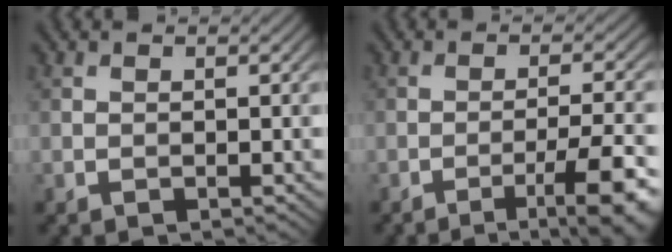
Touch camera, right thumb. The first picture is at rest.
{"total": 8.3, "force": [-4.3, 1.5, 7.0], "torque": [-0.112, 0.006, -0.061]}